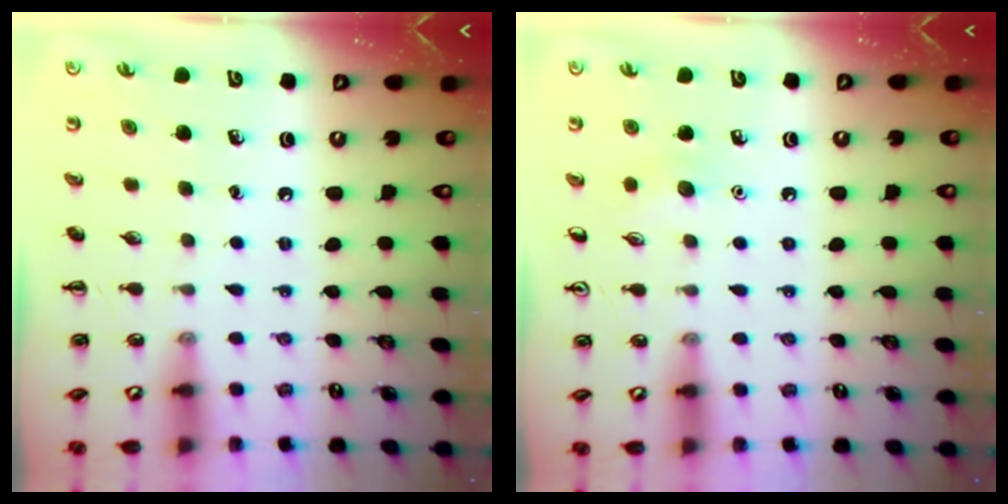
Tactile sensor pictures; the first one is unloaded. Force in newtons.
{"total": 5.2, "press": 5.0, "slide": 1.6}